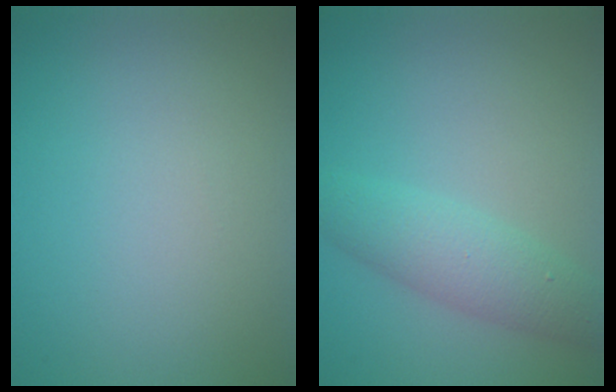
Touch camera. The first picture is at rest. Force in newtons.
{"total": 3.8, "press": 3.8, "slide": 0.1}